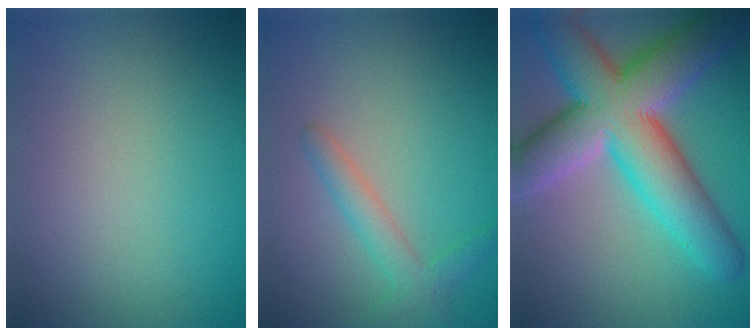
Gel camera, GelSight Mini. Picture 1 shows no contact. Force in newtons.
{"total": 2.3, "press": 2.3, "slide": 0.1}
{"total": 12.6, "press": 12.6, "slide": 0.7}